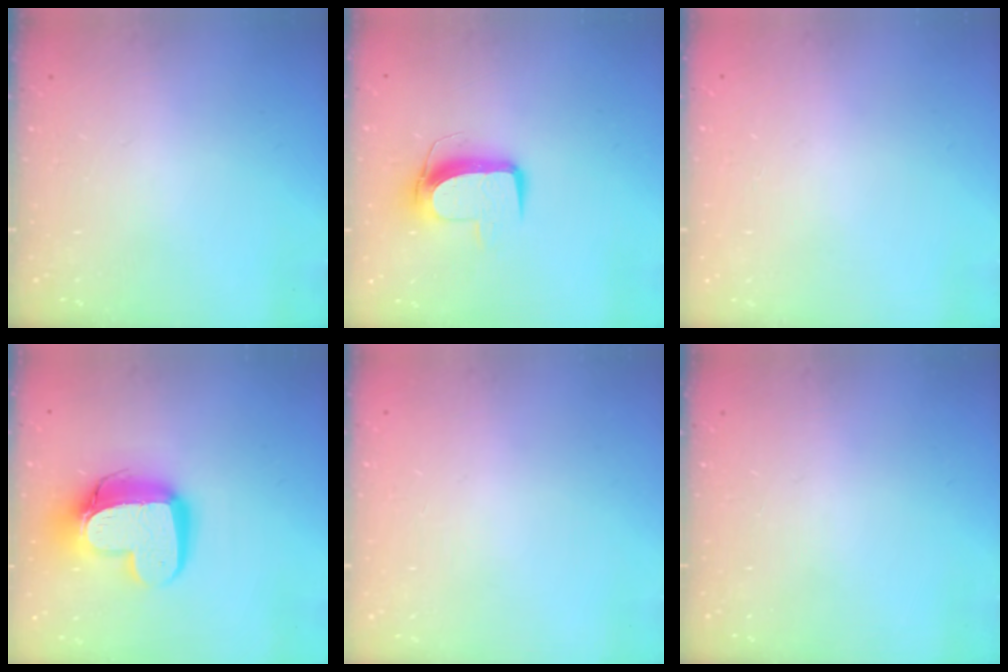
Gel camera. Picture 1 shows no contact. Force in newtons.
{"total": 9.9, "press": 9.9, "slide": 0.6}
{"total": 0.0}
{"total": 15.3, "press": 15.3, "slide": 1.4}
{"total": 0.0}
{"total": 0.0}